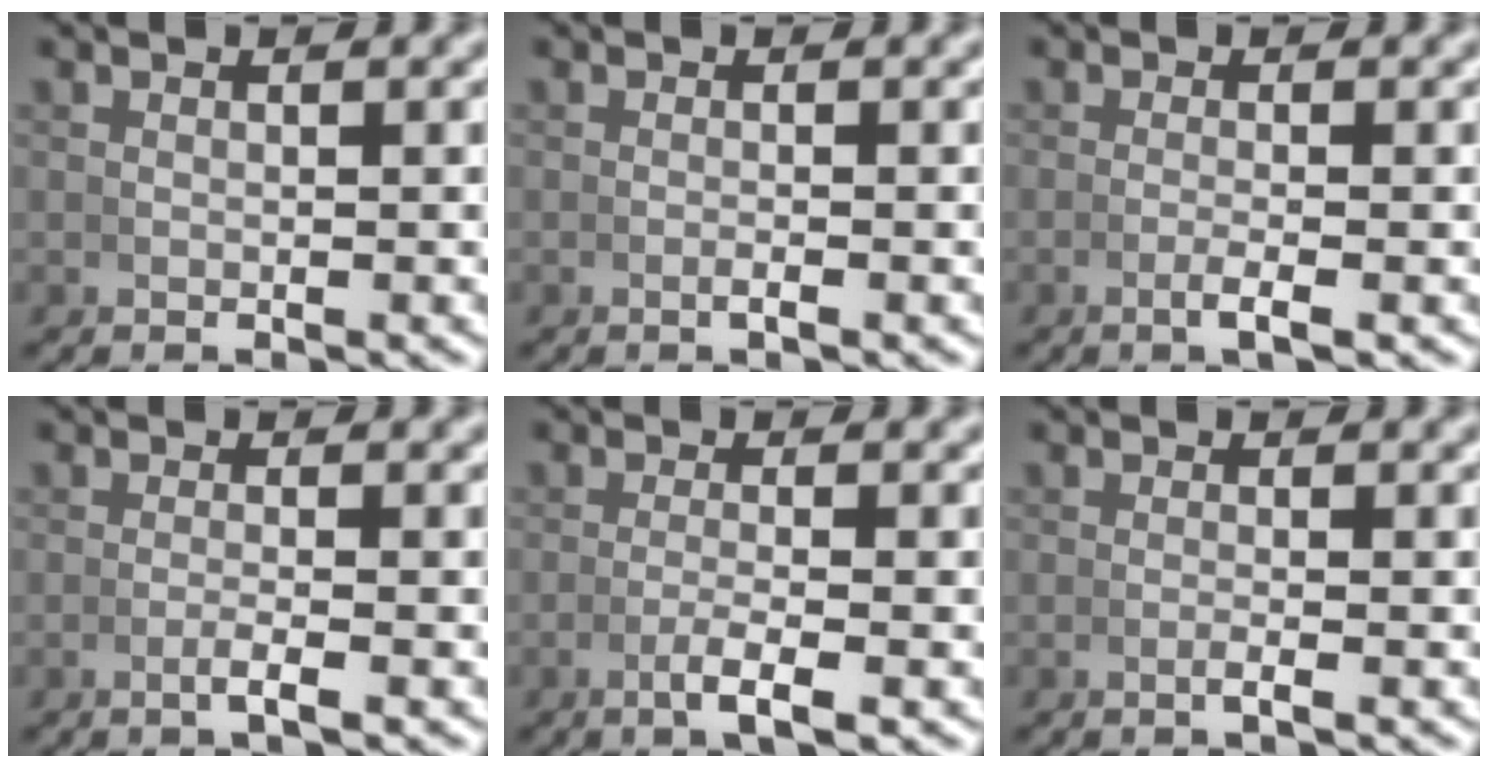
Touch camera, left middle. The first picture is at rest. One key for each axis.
{"total": 0.7, "fx": -0.5, "fy": 0.0, "fz": 0.5, "tx": -0.010, "ty": 0.004, "tz": -0.011}
{"total": 1.7, "fx": -1.0, "fy": 0.1, "fz": 1.4, "tx": -0.034, "ty": -0.003, "tz": -0.018}
{"total": 1.4, "fx": -0.9, "fy": 0.0, "fz": 1.1, "tx": -0.029, "ty": -0.002, "tz": -0.017}
{"total": 2.5, "fx": -1.3, "fy": 0.2, "fz": 2.2, "tx": -0.052, "ty": -0.007, "tz": -0.021}
{"total": 1.0, "fx": -0.6, "fy": 0.0, "fz": 0.7, "tx": -0.018, "ty": 0.001, "tz": -0.013}